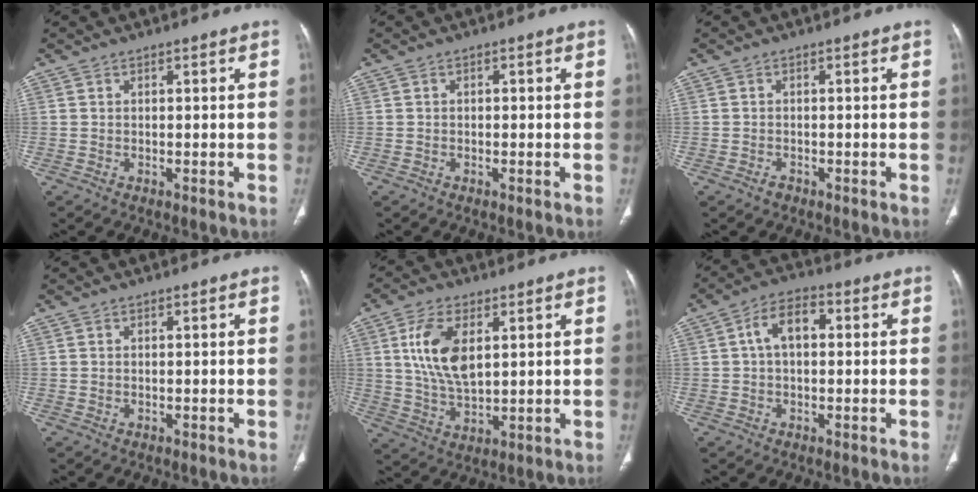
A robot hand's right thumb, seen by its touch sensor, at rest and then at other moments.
{"total": 0.5, "force": [-0.1, 0.4, 0.3], "torque": [0.000, 0.003, -0.006]}
{"total": 1.0, "force": [-0.8, 0.5, 0.3], "torque": [-0.005, 0.001, -0.014]}
{"total": 0.0}
{"total": 11.0, "force": [3.0, 5.8, 8.9], "torque": [-0.168, -0.013, 0.062]}
{"total": 6.8, "force": [0.8, 4.2, 5.3], "torque": [-0.086, 0.024, 0.005]}